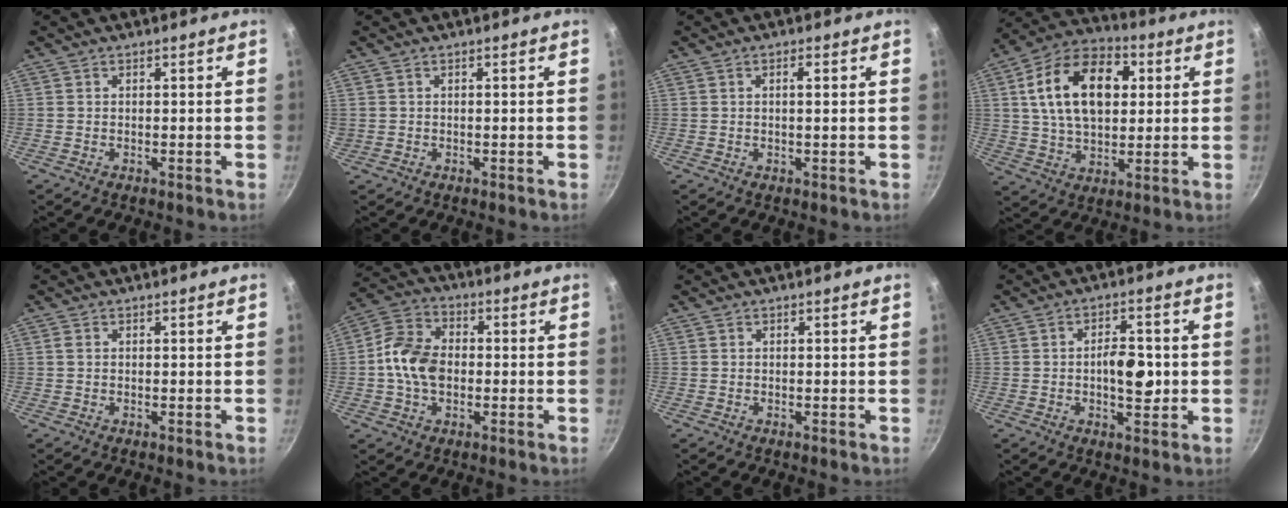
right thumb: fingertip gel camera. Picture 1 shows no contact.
{"total": 0.6, "force": [0.0, 0.6, -0.2], "torque": [0.003, 0.003, 0.005]}
{"total": 1.7, "force": [0.4, 0.3, 1.6], "torque": [-0.035, 0.003, 0.007]}
{"total": 19.2, "force": [4.4, 12.2, 14.2], "torque": [-0.215, 0.009, 0.064]}
{"total": 0.7, "force": [0.1, 0.5, 0.4], "torque": [-0.008, 0.002, 0.002]}
{"total": 10.8, "force": [-1.1, 7.9, 7.3], "torque": [-0.117, 0.026, -0.037]}
{"total": 0.0}
{"total": 7.2, "force": [-0.4, 3.6, 6.2], "torque": [-0.073, 0.005, -0.010]}